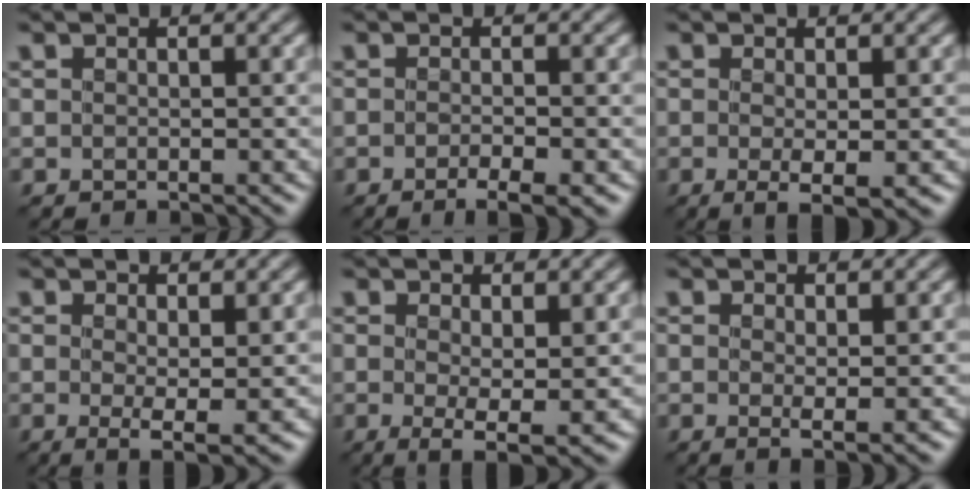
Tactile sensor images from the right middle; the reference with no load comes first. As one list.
[{"total": 2.9, "force": [-1.5, 0.6, 2.4], "torque": [-0.044, -0.001, -0.025]}, {"total": 2.7, "force": [-0.5, 0.7, 2.5], "torque": [-0.048, -0.007, -0.007]}, {"total": 2.9, "force": [0.2, 0.7, 2.8], "torque": [-0.053, -0.007, 0.003]}, {"total": 3.7, "force": [0.1, 1.1, 3.5], "torque": [-0.066, -0.009, 0.002]}, {"total": 1.9, "force": [0.4, 0.3, 1.8], "torque": [-0.032, -0.004, 0.007]}]